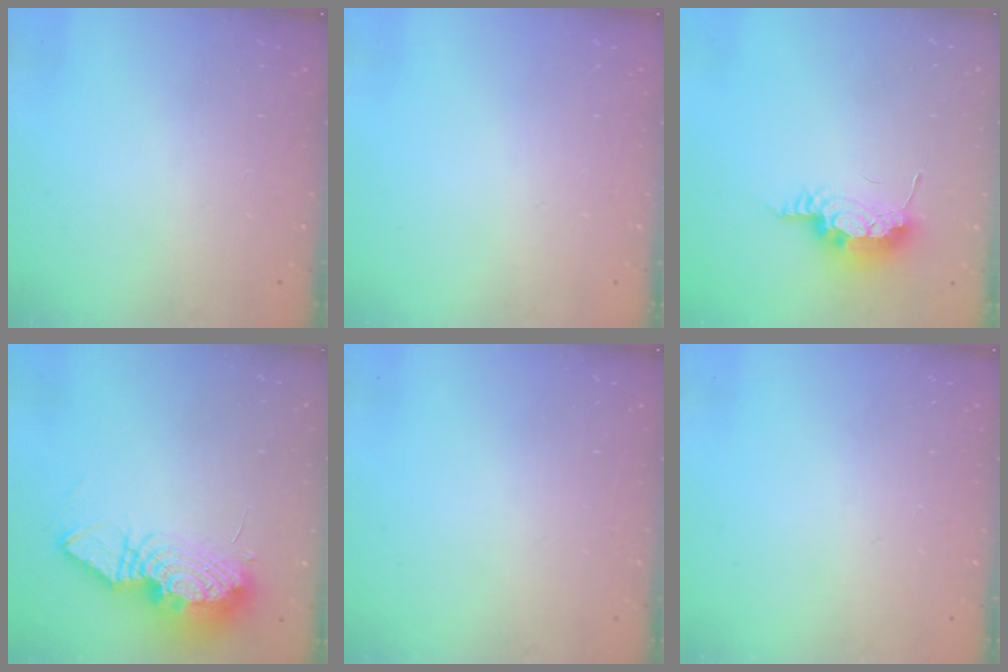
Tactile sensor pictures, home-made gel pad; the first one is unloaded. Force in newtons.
{"total": 0.0}
{"total": 14.0, "press": 10.7, "slide": 9.0}
{"total": 14.4, "press": 14.3, "slide": 1.4}
{"total": 0.0}
{"total": 0.0}